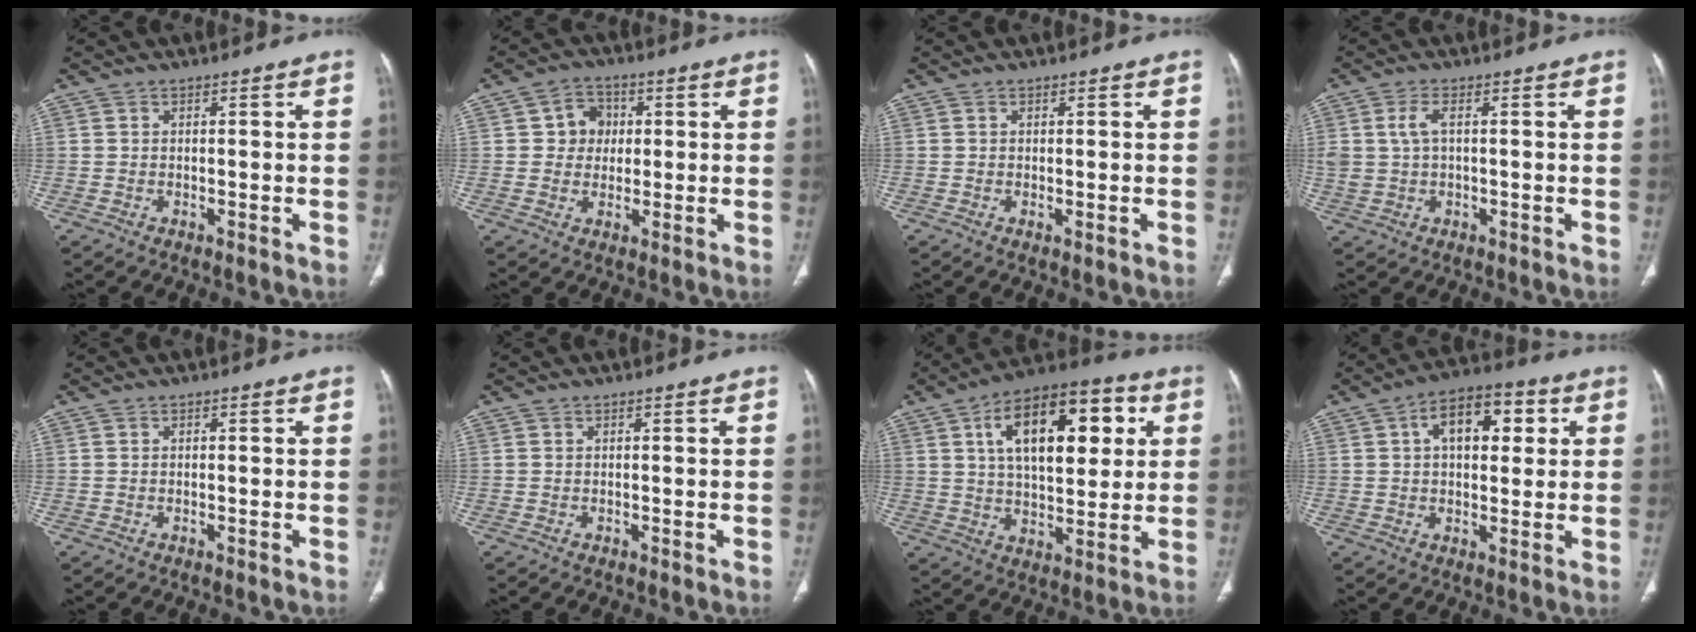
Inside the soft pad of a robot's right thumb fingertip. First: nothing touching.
{"total": 5.9, "force": [0.9, 5.3, 2.4], "torque": [-0.002, 0.007, 0.010]}
{"total": 0.6, "force": [0.0, 0.2, 0.6], "torque": [-0.014, -0.005, 0.001]}
{"total": 4.1, "force": [0.9, 2.1, 3.4], "torque": [-0.086, 0.005, 0.019]}
{"total": 0.0}
{"total": 0.0}
{"total": 21.0, "force": [6.3, 10.7, 16.9], "torque": [-0.227, 0.004, 0.094]}
{"total": 12.1, "force": [3.4, 6.8, 9.3], "torque": [-0.113, 0.017, 0.047]}